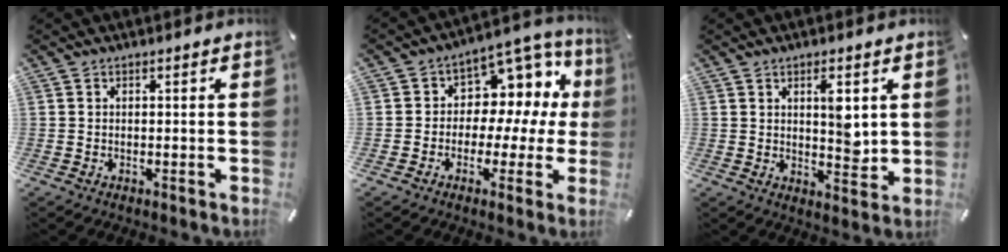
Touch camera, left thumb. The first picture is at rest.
{"total": 9.8, "force": [1.2, 8.2, 5.3], "torque": [-0.073, -0.020, 0.026]}
{"total": 6.4, "force": [2.4, 3.0, 5.2], "torque": [-0.069, -0.018, 0.033]}